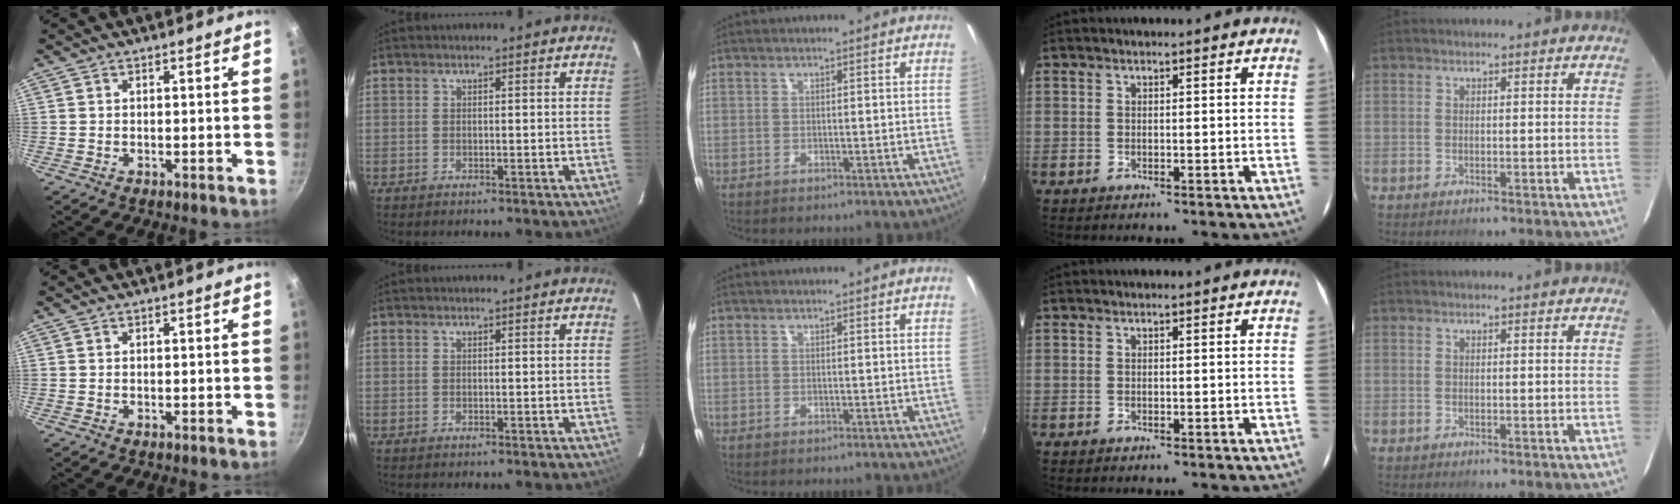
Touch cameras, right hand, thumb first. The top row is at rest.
{}